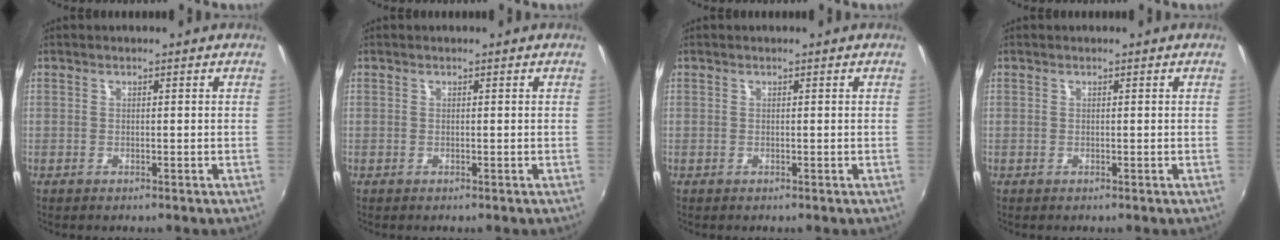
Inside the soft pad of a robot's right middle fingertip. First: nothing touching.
{"total": 0.0}
{"total": 0.0}
{"total": 0.0}